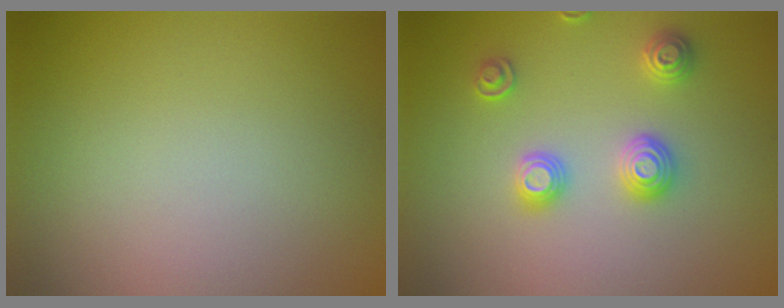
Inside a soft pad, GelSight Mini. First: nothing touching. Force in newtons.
{"total": 2.8, "press": 2.8, "slide": 0.2}